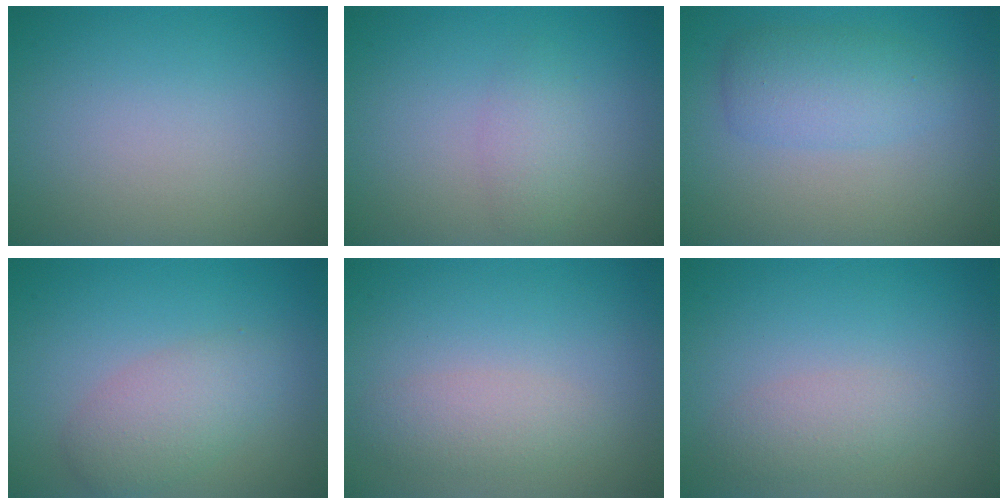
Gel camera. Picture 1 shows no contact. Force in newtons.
{"total": 1.8, "press": 1.8, "slide": 0.1}
{"total": 3.5, "press": 3.5, "slide": 0.2}
{"total": 3.5, "press": 3.5, "slide": 0.2}
{"total": 2.1, "press": 2.1, "slide": 0.1}
{"total": 2.0, "press": 2.0, "slide": 0.1}